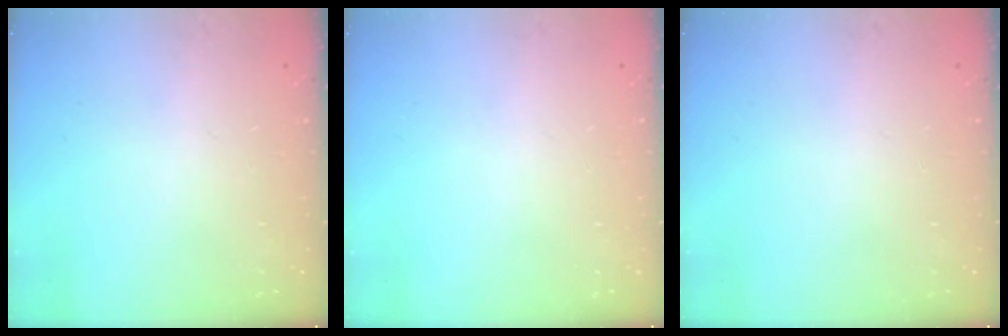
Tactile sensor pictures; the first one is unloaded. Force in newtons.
{"total": 0.0}
{"total": 0.0}